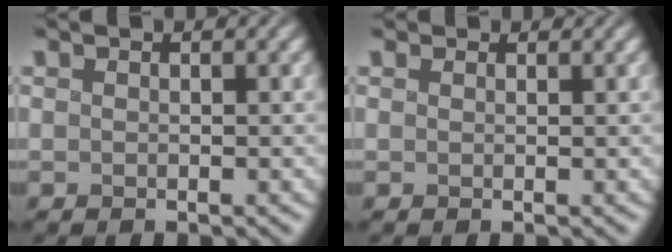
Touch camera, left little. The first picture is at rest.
{"total": 1.6, "force": [1.3, 0.8, 0.4], "torque": [-0.009, -0.003, 0.023]}